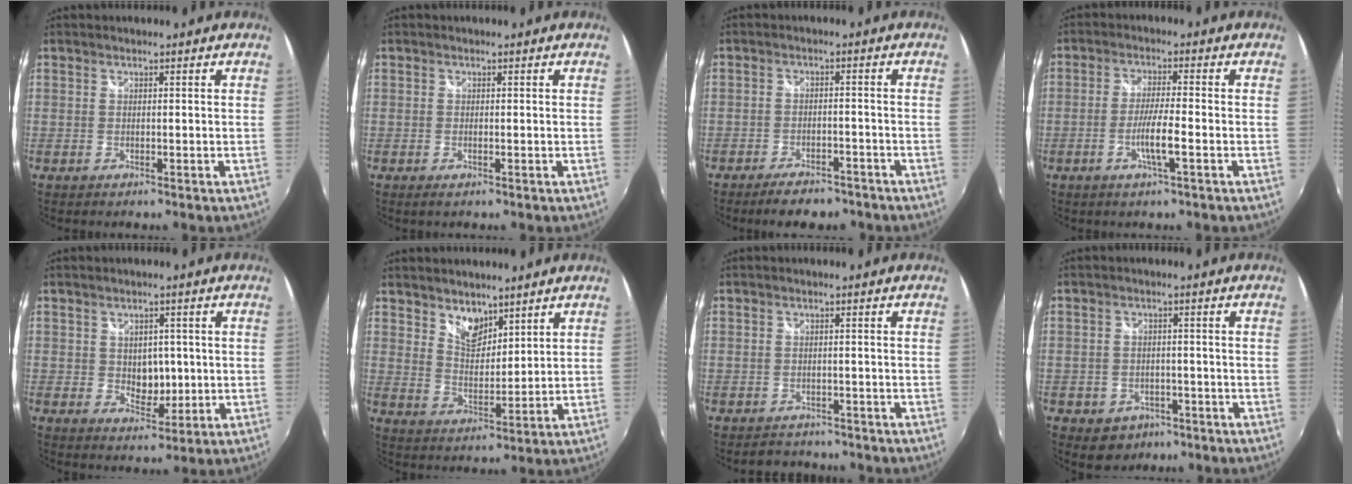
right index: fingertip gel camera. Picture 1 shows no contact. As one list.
[{"total": 0.8, "force": [-0.3, 0.2, 0.7], "torque": [-0.015, -0.001, -0.007]}, {"total": 7.7, "force": [-6.3, 2.8, 3.5], "torque": [-0.082, -0.001, -0.093]}, {"total": 5.3, "force": [-2.1, -0.1, 4.8], "torque": [-0.093, -0.005, -0.039]}, {"total": 5.1, "force": [0.1, 3.9, 3.3], "torque": [-0.047, -0.002, 0.006]}, {"total": 6.1, "force": [4.6, 3.2, 2.4], "torque": [-0.028, 0.002, 0.083]}, {"total": 3.8, "force": [-3.3, 1.9, 0.2], "torque": [-0.013, 0.004, -0.048]}, {"total": 5.5, "force": [-3.0, 4.4, 1.6], "torque": [-0.045, 0.003, -0.034]}]